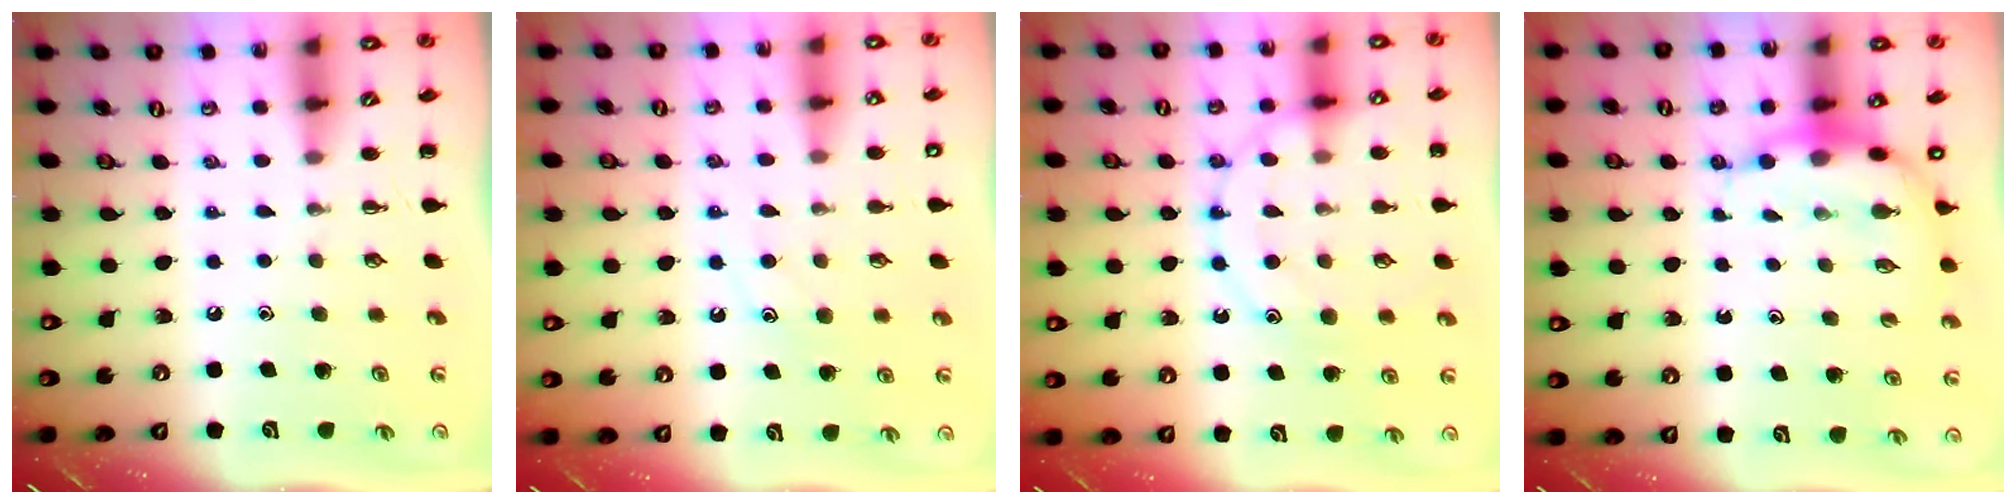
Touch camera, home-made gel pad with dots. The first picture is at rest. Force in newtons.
{"total": 9.1, "press": 9.1, "slide": 1.0}
{"total": 13.5, "press": 13.5, "slide": 1.1}
{"total": 6.9, "press": 6.7, "slide": 1.8}